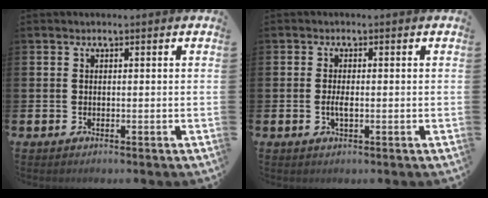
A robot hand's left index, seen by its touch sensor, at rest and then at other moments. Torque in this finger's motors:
{"motor_torque": [0.26, 0.16, 0.05, 0.07]}